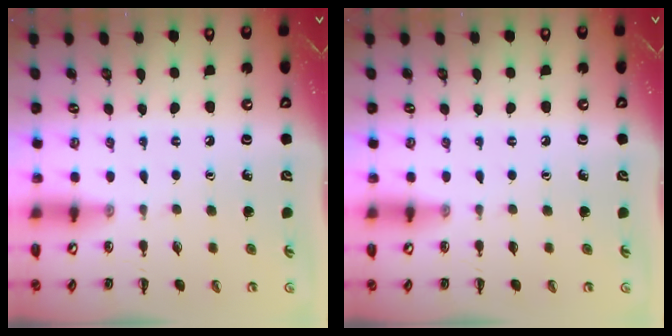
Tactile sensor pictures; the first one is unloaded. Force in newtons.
{"total": 0.0}